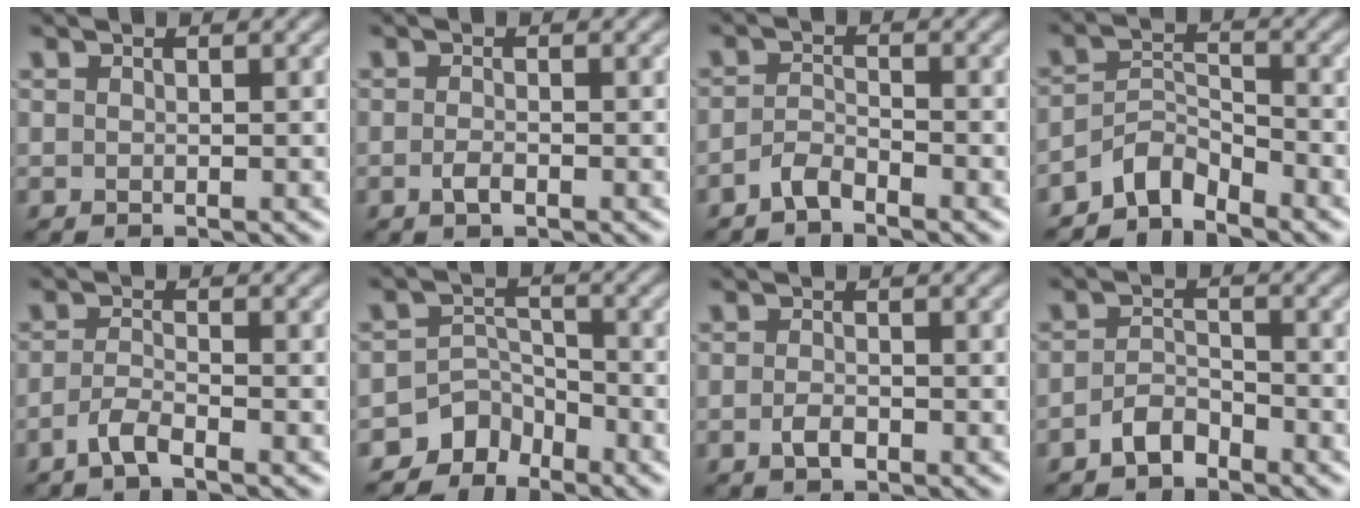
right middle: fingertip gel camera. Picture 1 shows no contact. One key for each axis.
{"total": 1.2, "fx": -0.6, "fy": 0.4, "fz": 0.9, "tx": -0.021, "ty": -0.001, "tz": -0.012}
{"total": 1.9, "fx": -1.6, "fy": 0.5, "fz": 0.9, "tx": -0.019, "ty": 0.006, "tz": -0.035}
{"total": 3.3, "fx": -3.0, "fy": 1.1, "fz": 1.1, "tx": -0.018, "ty": 0.009, "tz": -0.065}
{"total": 2.1, "fx": -1.4, "fy": 0.4, "fz": 1.5, "tx": -0.032, "ty": 0.003, "tz": -0.035}
{"total": 3.7, "fx": -3.0, "fy": 2.1, "fz": 0.3, "tx": 0.009, "ty": 0.002, "tz": -0.058}
{"total": 1.5, "fx": -0.7, "fy": 0.7, "fz": 1.1, "tx": -0.024, "ty": -0.001, "tz": -0.015}
{"total": 2.4, "fx": -1.8, "fy": 1.1, "fz": 1.1, "tx": -0.020, "ty": 0.009, "tz": -0.038}